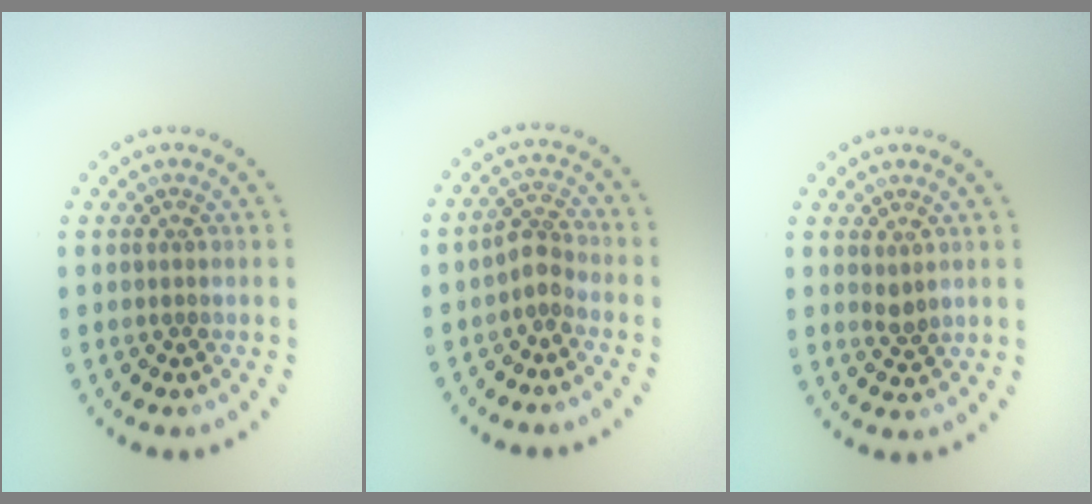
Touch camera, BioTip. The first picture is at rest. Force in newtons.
{"total": 2.0, "press": 1.6, "slide": 1.2}
{"total": 1.1, "press": 1.0, "slide": 0.4}